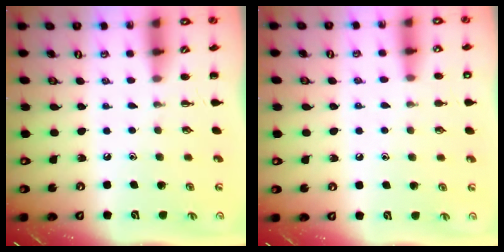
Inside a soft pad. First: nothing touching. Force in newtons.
{"total": 7.1, "press": 6.8, "slide": 2.2}